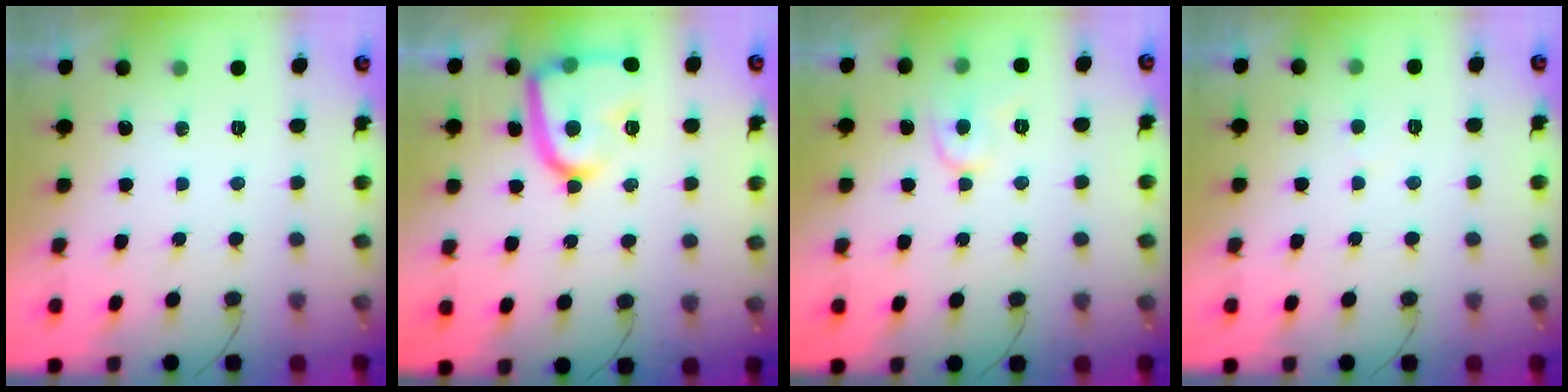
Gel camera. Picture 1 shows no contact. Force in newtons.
{"total": 15.7, "press": 15.7, "slide": 1.3}
{"total": 6.5, "press": 6.5, "slide": 0.6}
{"total": 2.4, "press": 2.4, "slide": 0.2}